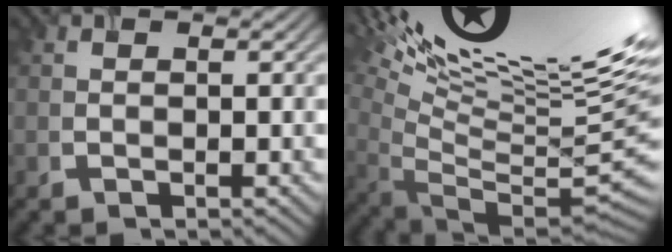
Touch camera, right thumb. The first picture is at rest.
{"total": 19.4, "force": [10.9, 3.9, 15.5], "torque": [-0.217, 0.037, 0.175]}